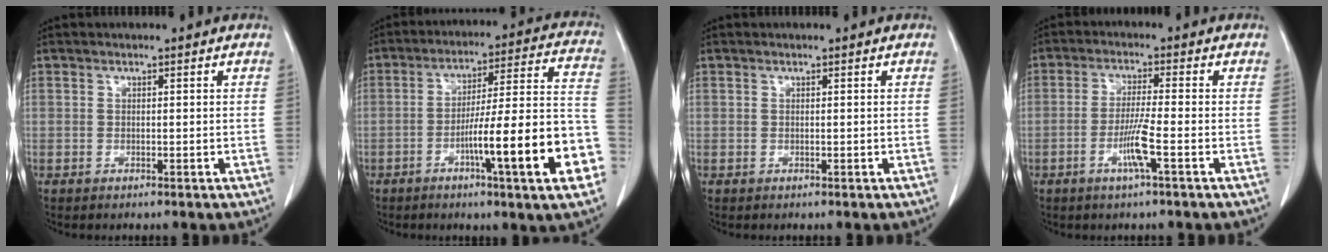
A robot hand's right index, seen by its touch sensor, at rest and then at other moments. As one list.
[{"total": 18.6, "force": [-6.8, 0.4, 17.3], "torque": [-0.203, 0.015, -0.099]}, {"total": 0.0}, {"total": 5.2, "force": [-2.1, -0.5, 4.8], "torque": [-0.091, -0.009, -0.043]}]